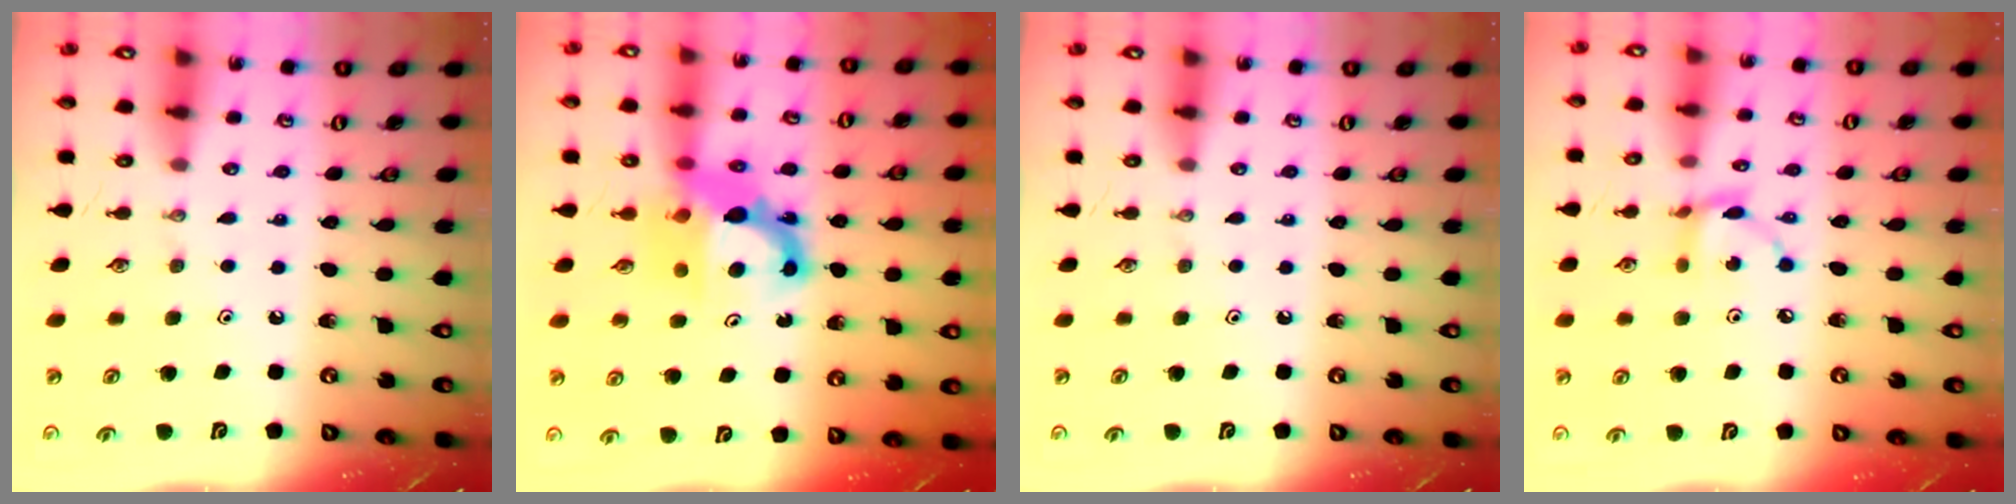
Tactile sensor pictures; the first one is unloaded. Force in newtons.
{"total": 12.4, "press": 12.3, "slide": 1.1}
{"total": 0.0}
{"total": 7.4, "press": 7.4, "slide": 0.1}